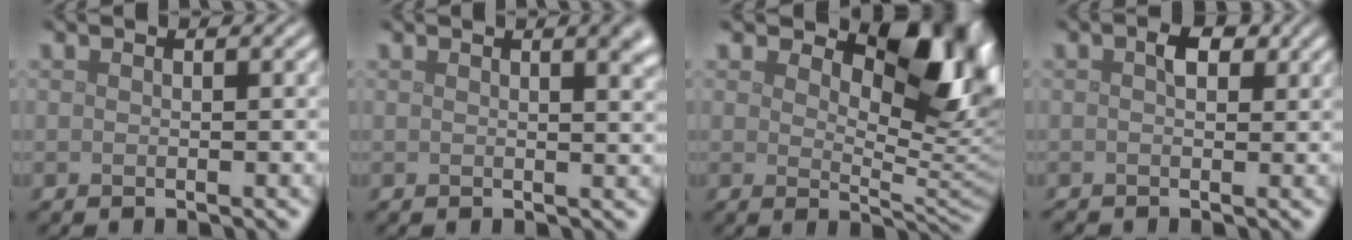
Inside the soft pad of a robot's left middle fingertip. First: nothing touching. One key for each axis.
{"total": 3.6, "fx": 1.8, "fy": 1.5, "fz": 2.8, "tx": -0.015, "ty": 0.009, "tz": 0.021}
{"total": 9.4, "fx": 4.3, "fy": 4.4, "fz": 7.0, "tx": -0.090, "ty": -0.009, "tz": 0.064}
{"total": 1.7, "fx": 0.1, "fy": 1.1, "fz": 1.3, "tx": -0.021, "ty": 0.002, "tz": 0.000}